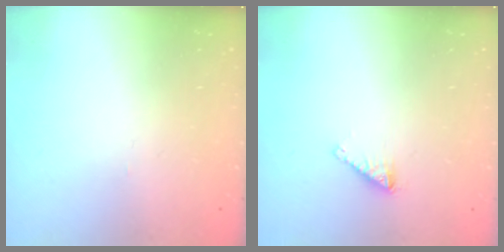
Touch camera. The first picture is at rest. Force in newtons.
{"total": 1.7, "press": 1.7, "slide": 0.2}